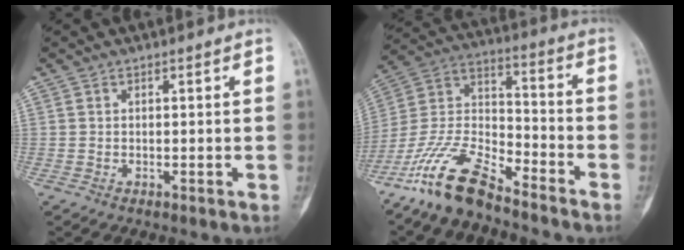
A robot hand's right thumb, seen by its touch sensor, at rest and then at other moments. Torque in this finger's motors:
{"motor_torque": [0.21, 0.17, 1.52, -1.25, 0.08]}